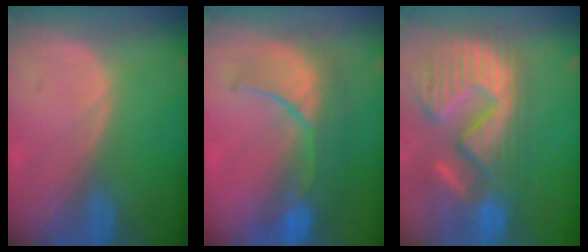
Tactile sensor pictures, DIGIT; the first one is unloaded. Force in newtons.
{"total": 10.3, "press": 9.0, "slide": 5.0}
{"total": 15.2, "press": 12.6, "slide": 8.4}